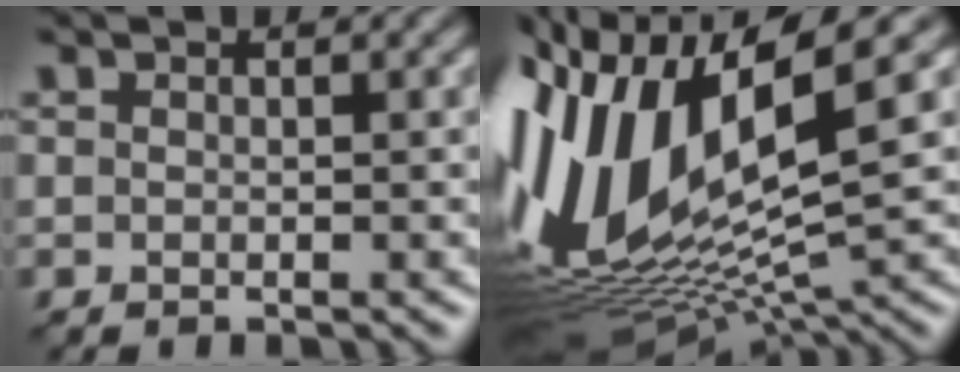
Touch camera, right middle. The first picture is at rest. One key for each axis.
{"total": 15.0, "fx": 1.8, "fy": 5.6, "fz": 13.8, "tx": -0.306, "ty": 0.001, "tz": 0.053}